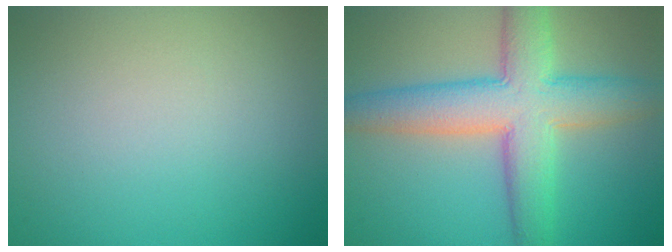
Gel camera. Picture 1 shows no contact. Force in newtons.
{"total": 8.4, "press": 8.4, "slide": 0.4}